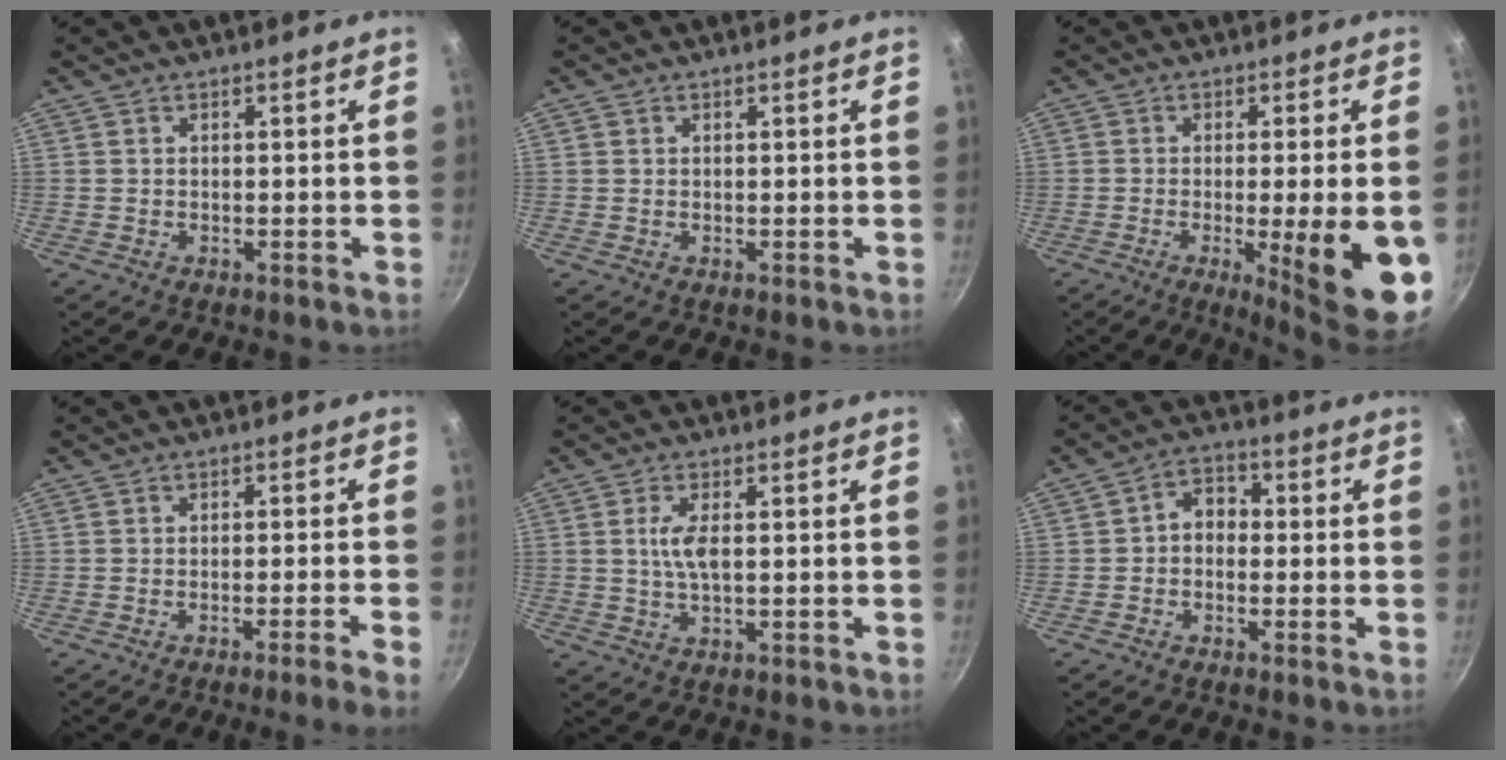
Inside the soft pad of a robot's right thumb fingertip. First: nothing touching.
{"total": 0.5, "force": [0.2, 0.5, 0.1], "torque": [0.001, -0.001, 0.001]}
{"total": 14.0, "force": [-3.6, 2.2, 13.3], "torque": [-0.172, -0.005, -0.042]}
{"total": 3.8, "force": [-2.5, -0.7, 2.8], "torque": [-0.057, 0.020, -0.035]}
{"total": 4.1, "force": [0.4, 1.4, 3.9], "torque": [-0.082, 0.000, 0.008]}
{"total": 4.6, "force": [-0.7, 3.6, 2.8], "torque": [-0.026, 0.021, -0.024]}